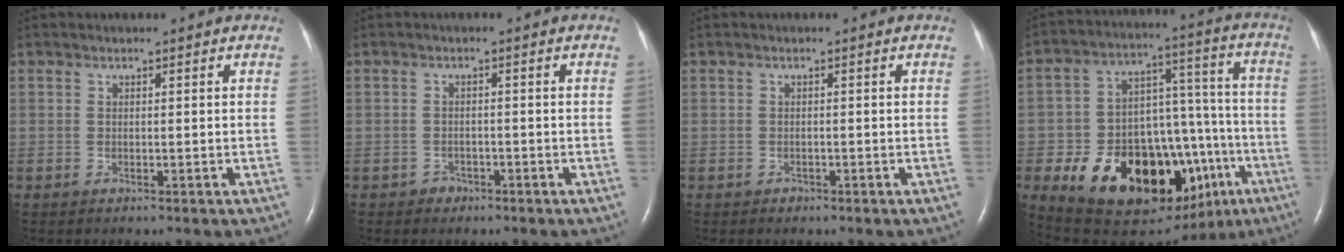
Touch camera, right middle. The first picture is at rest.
{"total": 1.6, "force": [-1.1, 1.2, 0.0], "torque": [-0.002, 0.005, -0.019]}
{"total": 0.6, "force": [-0.5, 0.4, 0.0], "torque": [-0.006, 0.000, -0.009]}
{"total": 27.3, "force": [-12.4, 13.3, 20.3], "torque": [-0.256, 0.036, -0.170]}